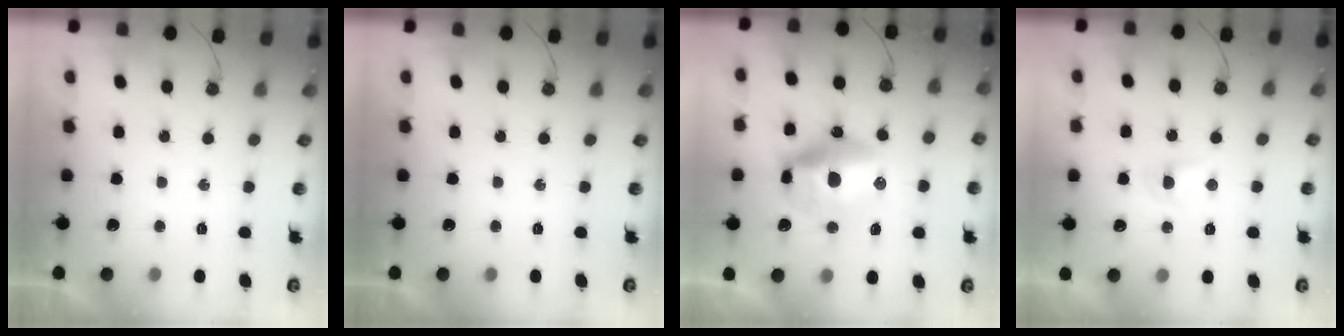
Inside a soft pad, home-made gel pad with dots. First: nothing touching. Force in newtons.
{"total": 0.0}
{"total": 14.4, "press": 14.4, "slide": 1.1}
{"total": 2.2, "press": 2.2, "slide": 0.3}